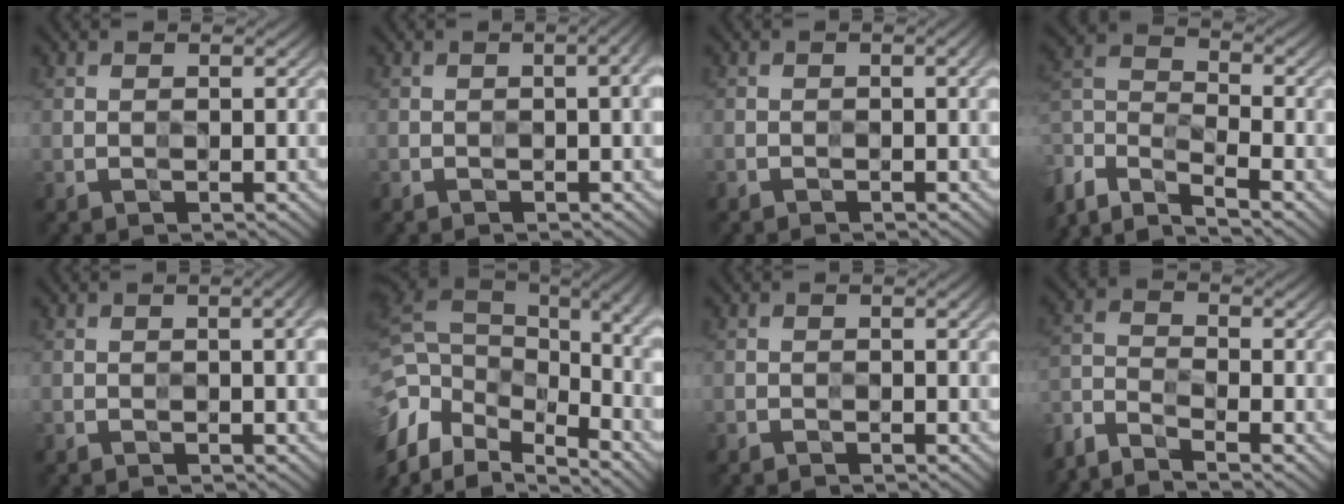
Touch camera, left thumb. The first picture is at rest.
{"total": 2.8, "force": [-0.2, 0.6, 2.7], "torque": [-0.033, 0.005, -0.005]}
{"total": 1.4, "force": [-0.5, 0.4, 1.2], "torque": [-0.018, -0.002, -0.009]}
{"total": 9.1, "force": [-6.7, 2.6, 5.5], "torque": [-0.120, -0.010, -0.146]}
{"total": 2.3, "force": [-0.2, 0.5, 2.2], "torque": [-0.029, 0.002, -0.005]}
{"total": 13.7, "force": [-4.7, 6.6, 11.1], "torque": [-0.269, -0.003, -0.071]}
{"total": 1.0, "force": [-0.7, 0.2, 0.7], "torque": [-0.012, -0.002, -0.014]}
{"total": 4.8, "force": [-4.3, 0.8, 2.0], "torque": [-0.050, -0.010, -0.100]}